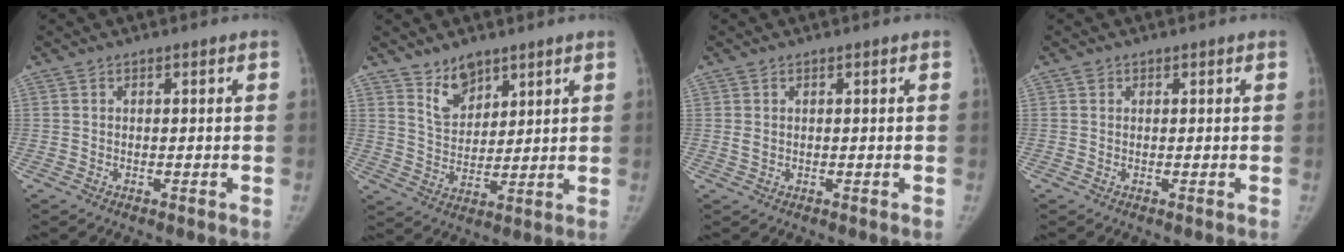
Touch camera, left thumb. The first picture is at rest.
{"total": 6.9, "force": [5.0, 3.7, 2.9], "torque": [-0.026, -0.042, 0.098]}
{"total": 0.9, "force": [0.2, 0.6, 0.6], "torque": [-0.014, 0.004, 0.009]}
{"total": 0.6, "force": [0.3, 0.5, 0.2], "torque": [0.002, 0.000, 0.004]}